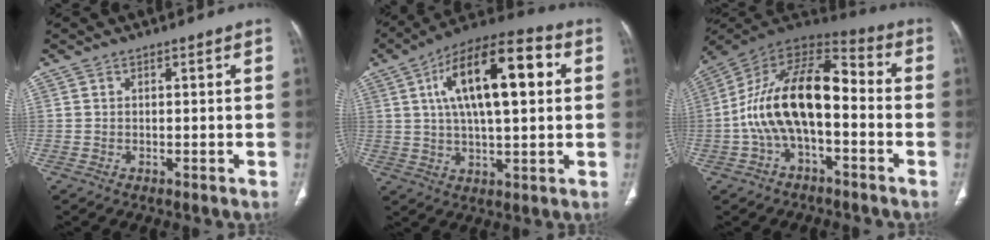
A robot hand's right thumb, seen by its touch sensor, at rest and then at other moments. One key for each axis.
{"total": 19.0, "fx": 4.8, "fy": 7.2, "fz": 16.9, "tx": -0.266, "ty": 0.014, "tz": 0.071}
{"total": 18.1, "fx": -2.7, "fy": 9.1, "fz": 15.4, "tx": -0.271, "ty": 0.058, "tz": -0.055}